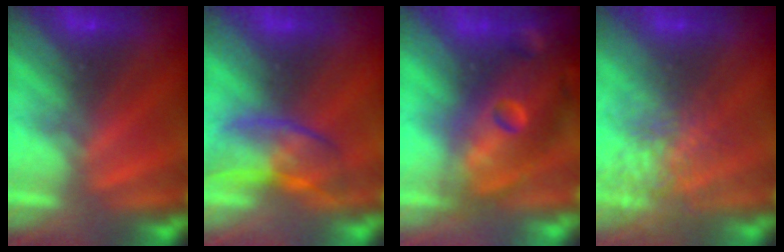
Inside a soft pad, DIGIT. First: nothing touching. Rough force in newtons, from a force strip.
{"total": 2.7}
{"total": 7.6}
{"total": 3.6}